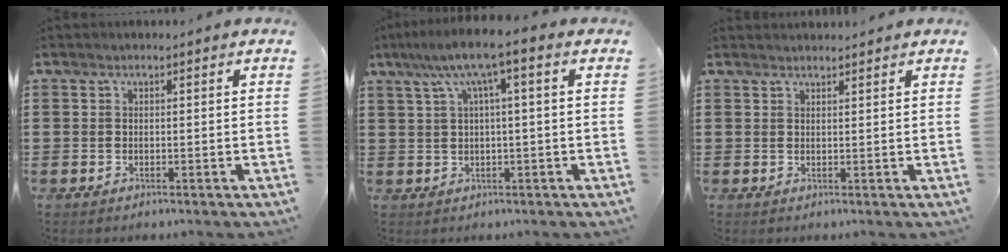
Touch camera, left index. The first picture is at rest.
{"total": 6.5, "force": [1.6, 0.6, 6.3], "torque": [-0.123, 0.007, 0.023]}
{"total": 1.2, "force": [1.2, 0.0, 0.1], "torque": [-0.003, -0.003, 0.024]}